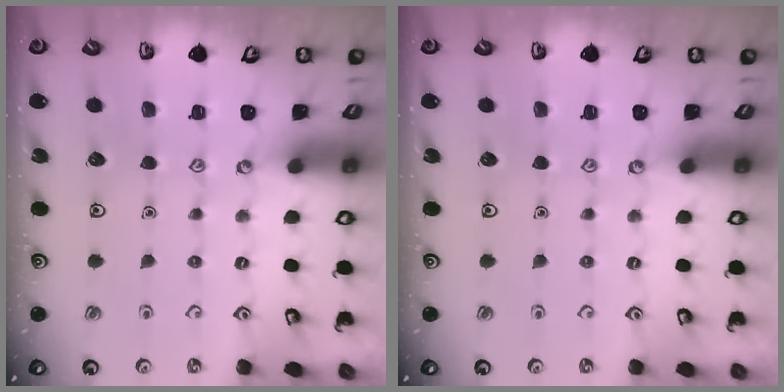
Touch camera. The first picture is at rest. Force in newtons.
{"total": 0.0}